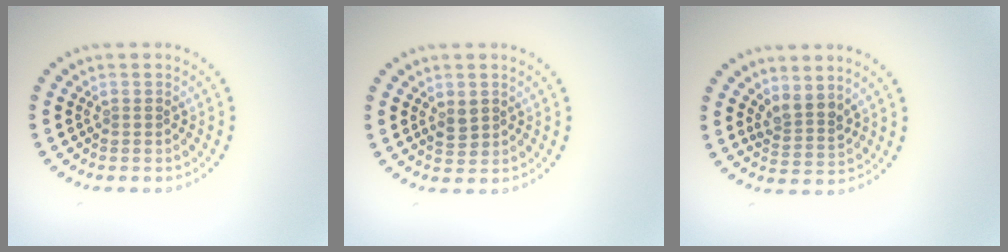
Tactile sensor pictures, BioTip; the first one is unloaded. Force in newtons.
{"total": 1.5, "press": 1.5, "slide": 0.2}
{"total": 2.3, "press": 1.8, "slide": 1.4}